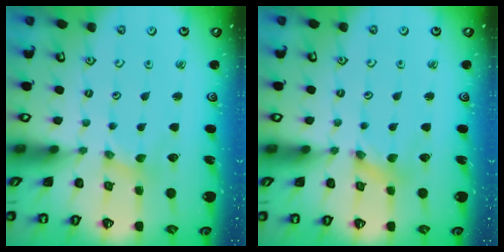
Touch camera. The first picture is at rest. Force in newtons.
{"total": 1.7, "press": 1.6, "slide": 0.3}